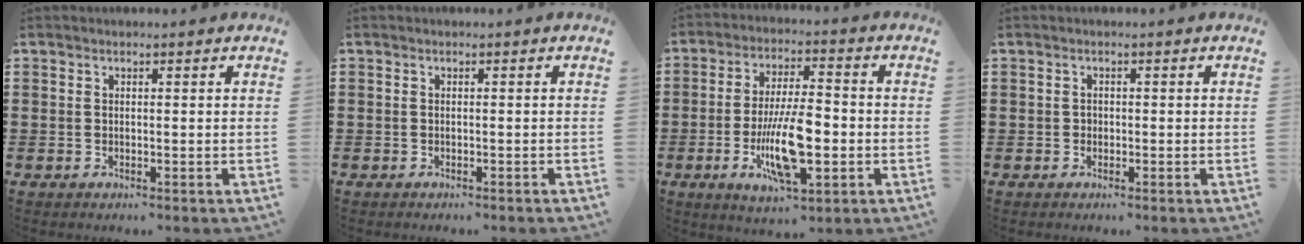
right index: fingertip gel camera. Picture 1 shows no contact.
{"total": 0.5, "force": [-0.5, 0.1, 0.0], "torque": [-0.001, -0.001, -0.011]}
{"total": 12.2, "force": [-3.0, 4.2, 11.0], "torque": [-0.208, -0.010, -0.052]}
{"total": 0.8, "force": [-0.2, 0.7, 0.2], "torque": [-0.007, 0.002, -0.004]}